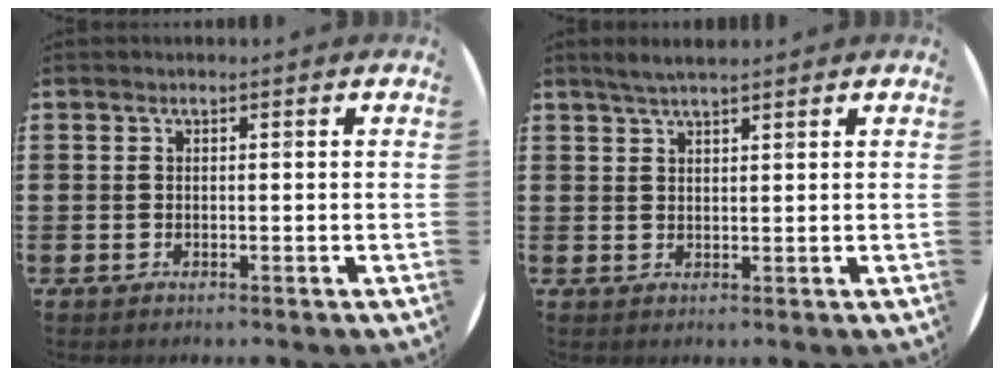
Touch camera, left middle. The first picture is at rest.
{"total": 2.6, "force": [2.2, 0.3, 1.2], "torque": [-0.028, 0.005, 0.041]}